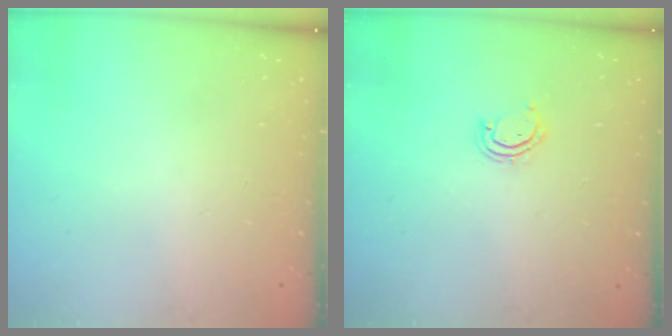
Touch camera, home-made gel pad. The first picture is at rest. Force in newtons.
{"total": 3.8, "press": 3.8, "slide": 0.2}